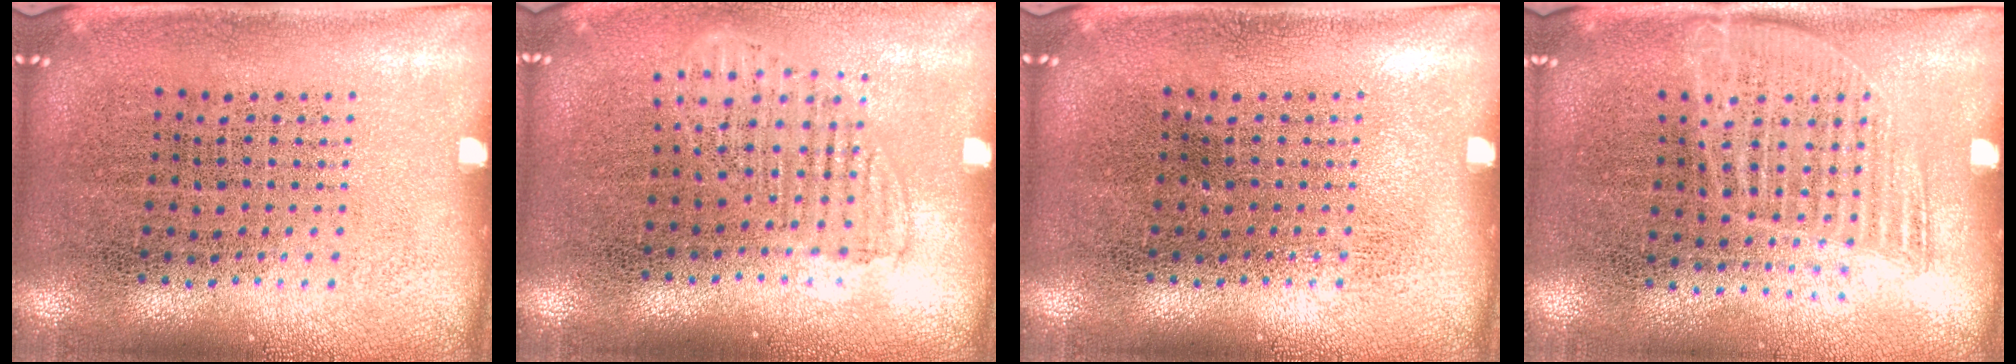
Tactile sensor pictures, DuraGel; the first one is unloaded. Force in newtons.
{"total": 1.4, "press": 1.2, "slide": 0.7}
{"total": 0.0}
{"total": 1.2, "press": 1.0, "slide": 0.7}